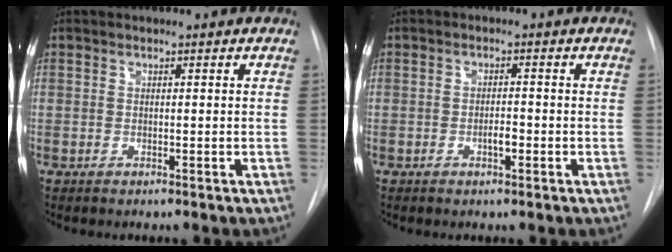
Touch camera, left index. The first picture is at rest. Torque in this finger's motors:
{"motor_torque": [0.11, 0.06, 0.04, 0.01]}